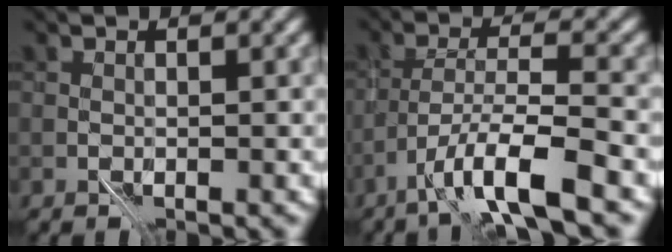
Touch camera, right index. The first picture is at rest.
{"total": 5.6, "force": [-3.8, 0.3, 4.1], "torque": [-0.068, 0.008, -0.074]}